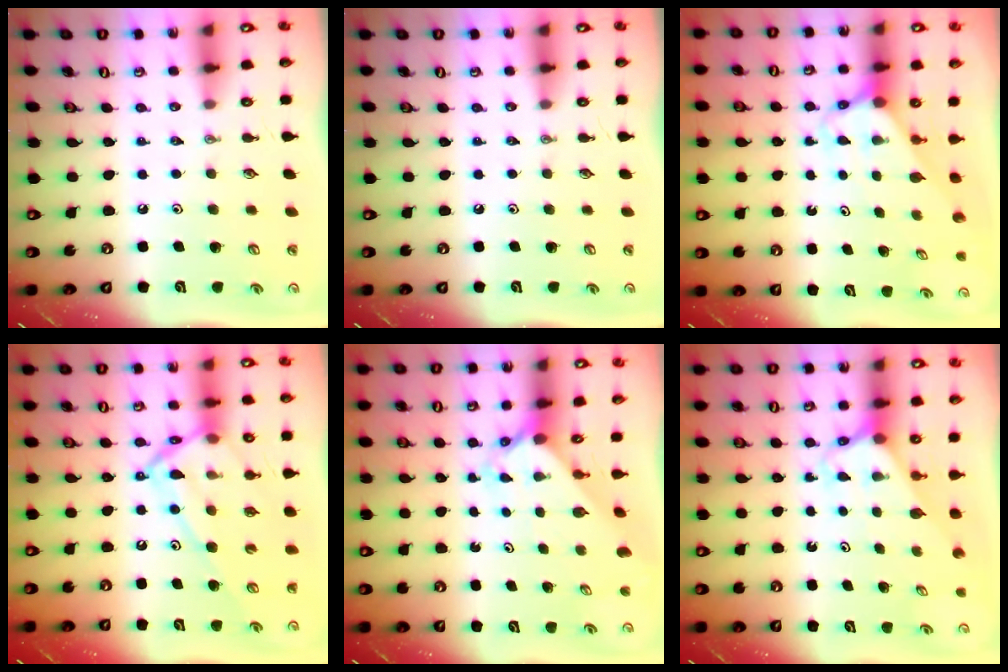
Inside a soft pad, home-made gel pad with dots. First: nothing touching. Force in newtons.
{"total": 0.0}
{"total": 2.7, "press": 2.7, "slide": 0.1}
{"total": 14.5, "press": 14.5, "slide": 0.8}
{"total": 2.4, "press": 2.3, "slide": 0.2}
{"total": 2.6, "press": 2.6, "slide": 0.1}